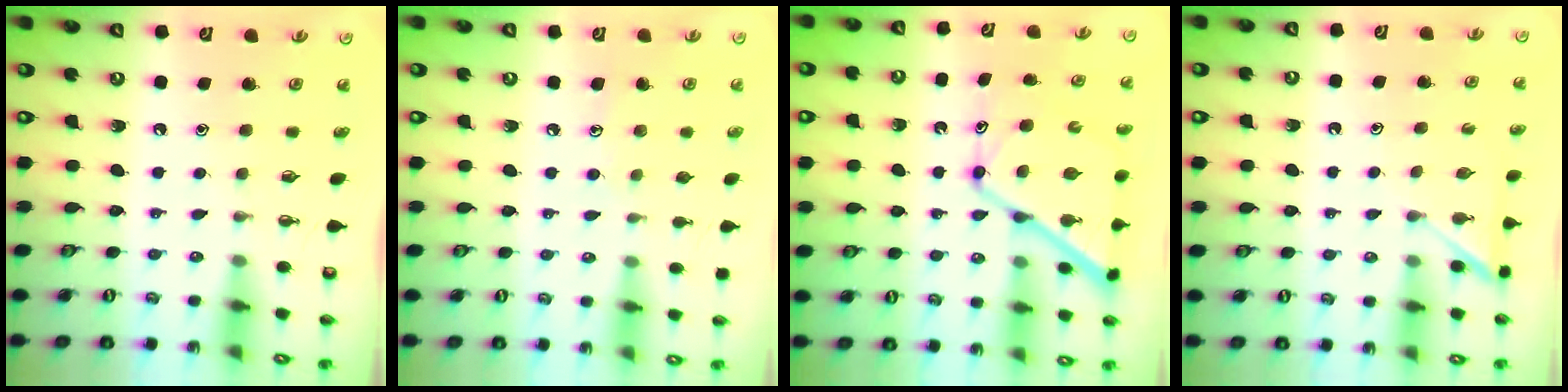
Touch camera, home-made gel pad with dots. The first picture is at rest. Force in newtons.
{"total": 5.5, "press": 5.5, "slide": 0.5}
{"total": 14.0, "press": 13.9, "slide": 1.3}
{"total": 4.9, "press": 4.9, "slide": 0.5}